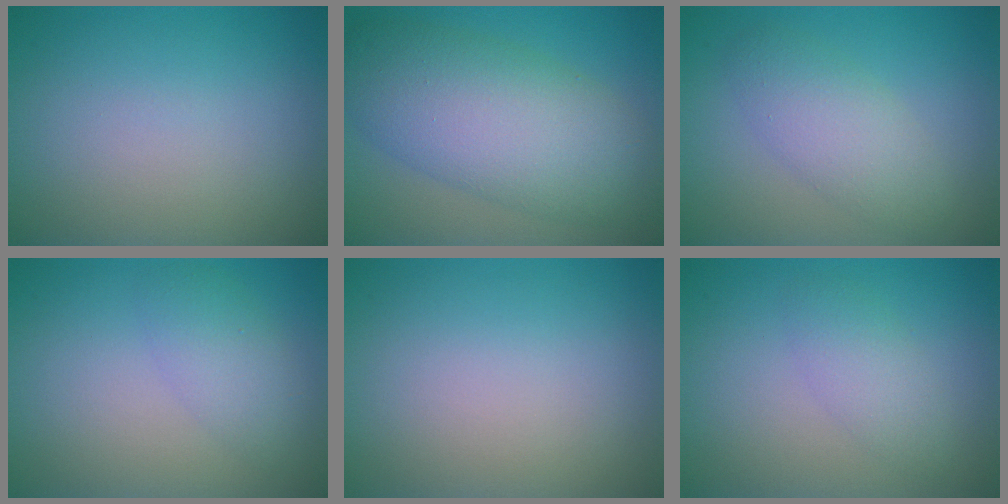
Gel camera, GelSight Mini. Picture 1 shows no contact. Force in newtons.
{"total": 9.7, "press": 9.7, "slide": 0.3}
{"total": 3.8, "press": 3.8, "slide": 0.0}
{"total": 2.7, "press": 2.7, "slide": 0.1}
{"total": 0.0}
{"total": 2.3, "press": 2.3, "slide": 0.0}